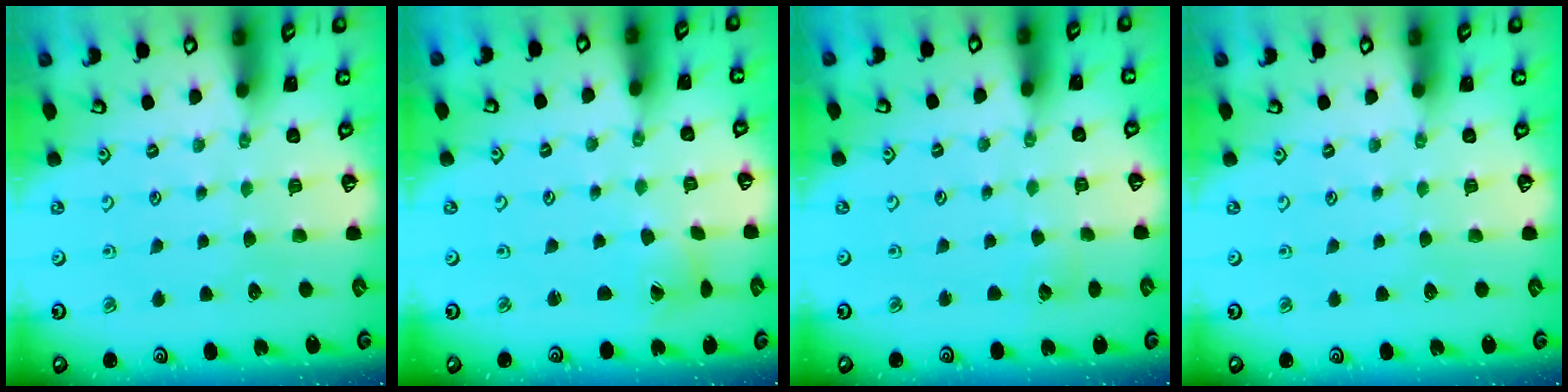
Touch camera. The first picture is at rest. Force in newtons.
{"total": 1.9, "press": 1.9, "slide": 0.2}
{"total": 2.8, "press": 2.8, "slide": 0.2}
{"total": 0.0}